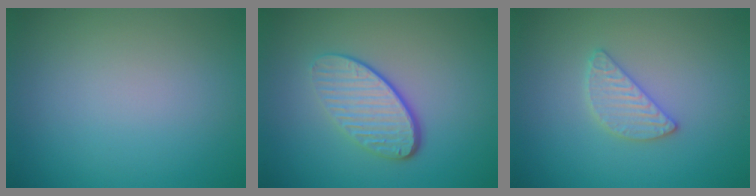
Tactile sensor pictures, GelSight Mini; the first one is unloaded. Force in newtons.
{"total": 4.2, "press": 2.9, "slide": 3.0}
{"total": 2.4, "press": 2.3, "slide": 0.3}